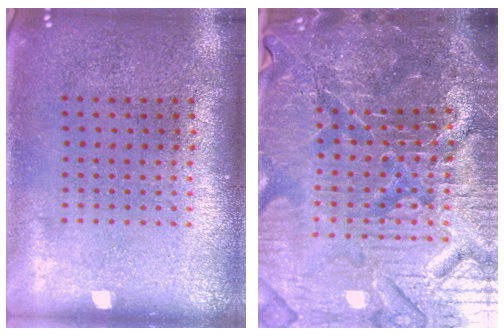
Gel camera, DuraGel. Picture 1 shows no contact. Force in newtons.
{"total": 6.6, "press": 5.9, "slide": 3.0}